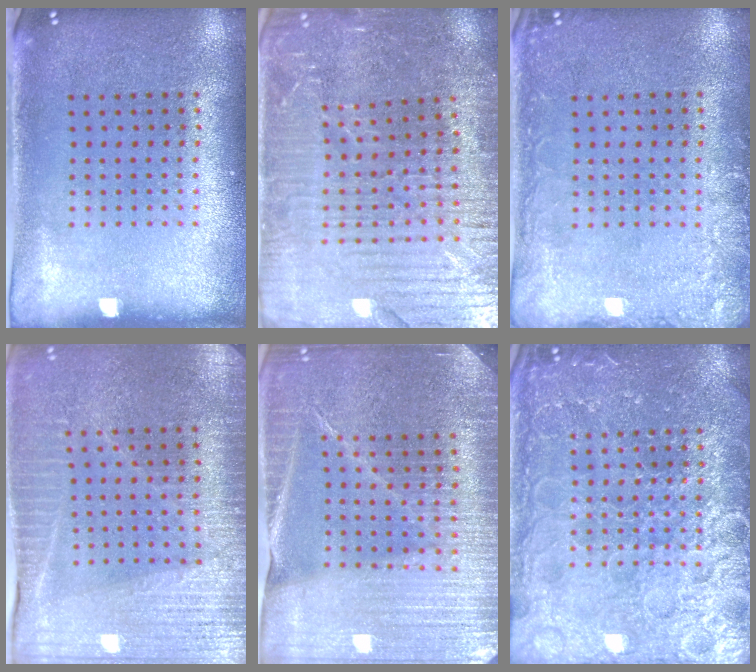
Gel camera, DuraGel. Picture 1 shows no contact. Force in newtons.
{"total": 4.1, "press": 3.9, "slide": 1.1}
{"total": 2.4, "press": 2.4, "slide": 0.4}
{"total": 3.6, "press": 3.4, "slide": 1.1}
{"total": 4.3, "press": 4.1, "slide": 1.5}
{"total": 7.0, "press": 6.9, "slide": 0.8}